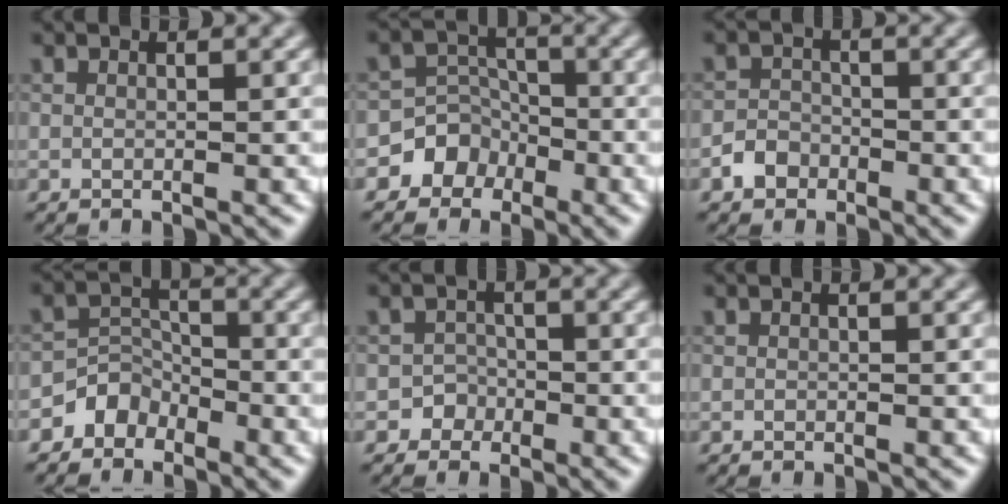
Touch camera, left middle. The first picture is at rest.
{"total": 4.6, "force": [-2.6, 3.8, 0.2], "torque": [0.039, 0.011, -0.065]}
{"total": 2.1, "force": [-1.2, 1.6, 0.5], "torque": [-0.002, 0.008, -0.027]}
{"total": 2.5, "force": [-1.9, 1.7, 0.2], "torque": [0.009, 0.012, -0.038]}
{"total": 2.4, "force": [-1.3, 2.0, -0.2], "torque": [0.039, 0.010, -0.031]}
{"total": 0.0}